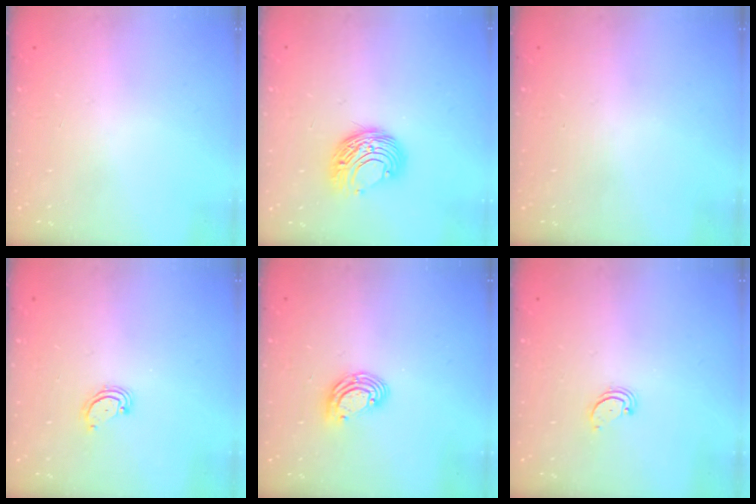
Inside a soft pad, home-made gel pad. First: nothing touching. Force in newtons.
{"total": 9.0, "press": 9.0, "slide": 0.2}
{"total": 0.0}
{"total": 2.5, "press": 2.5, "slide": 0.3}
{"total": 7.5, "press": 7.4, "slide": 1.3}
{"total": 2.2, "press": 2.2, "slide": 0.2}